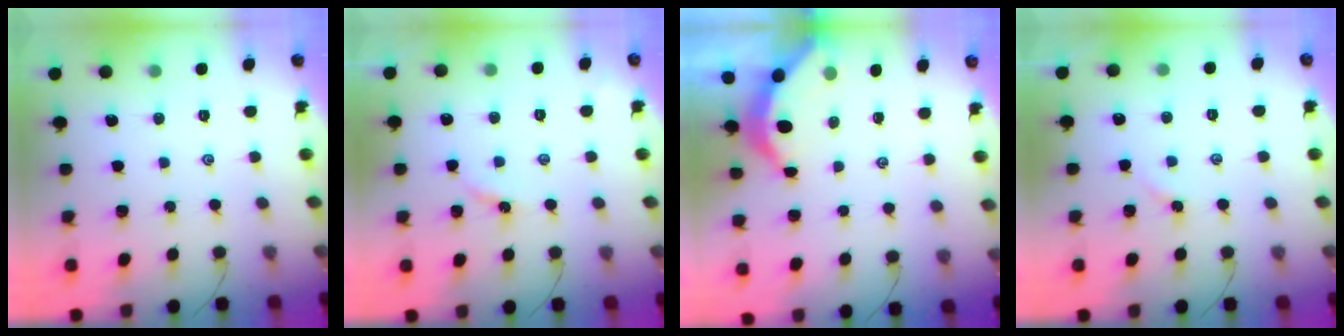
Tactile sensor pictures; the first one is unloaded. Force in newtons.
{"total": 2.5, "press": 2.5, "slide": 0.4}
{"total": 3.9, "press": 3.9, "slide": 0.5}
{"total": 2.1, "press": 2.1, "slide": 0.4}